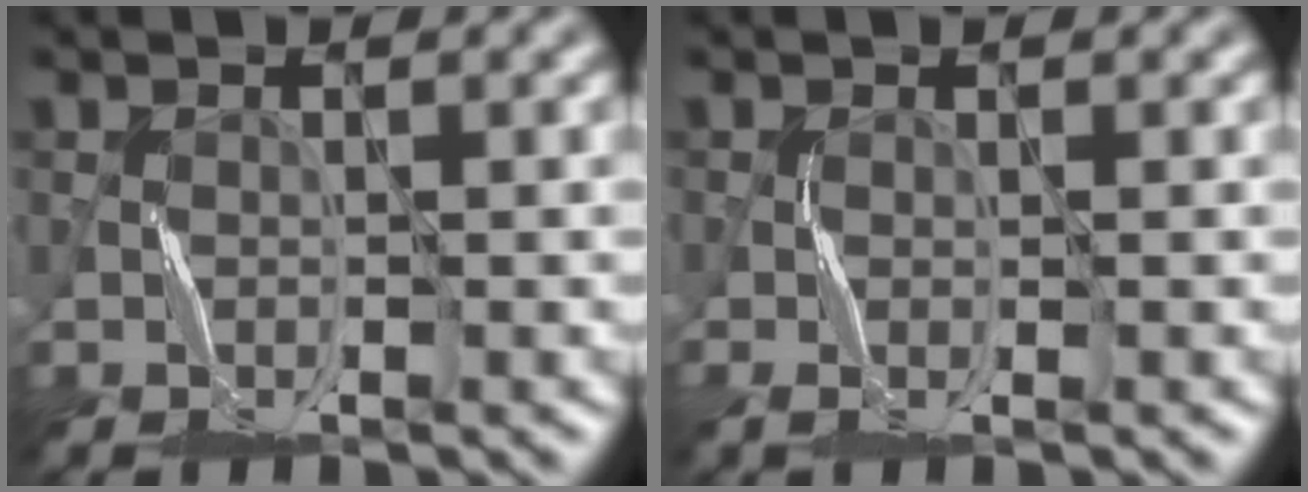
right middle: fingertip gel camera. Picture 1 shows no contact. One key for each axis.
{"total": 1.3, "fx": -0.5, "fy": 0.3, "fz": 1.2, "tx": -0.031, "ty": -0.004, "tz": -0.012}